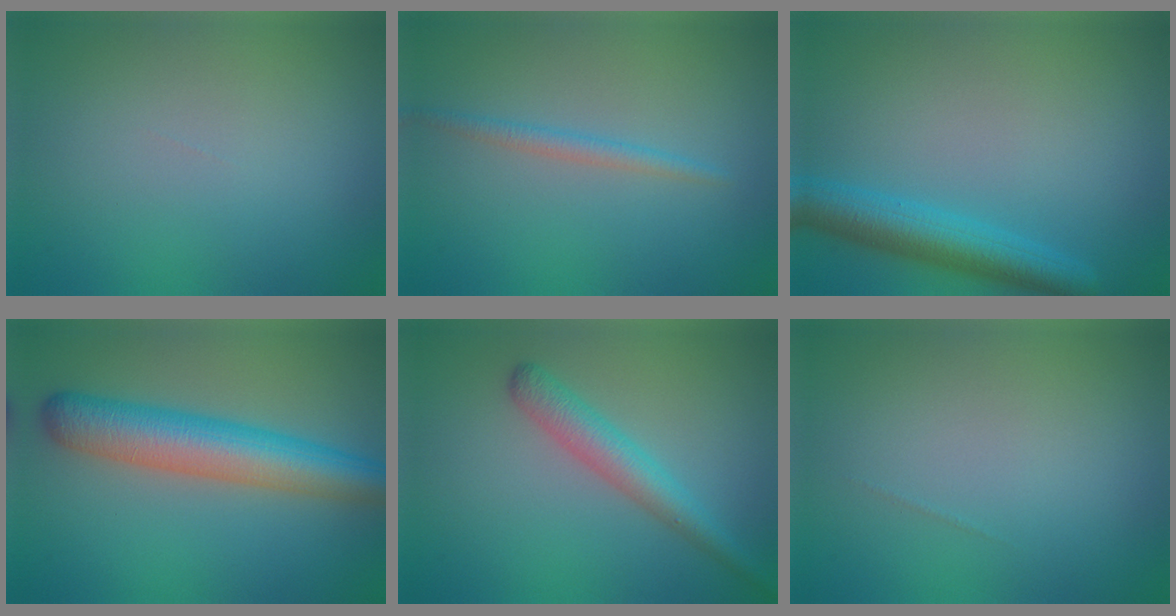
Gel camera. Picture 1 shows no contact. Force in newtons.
{"total": 1.6, "press": 1.6, "slide": 0.0}
{"total": 4.9, "press": 4.9, "slide": 0.3}
{"total": 7.6, "press": 7.5, "slide": 0.3}
{"total": 2.8, "press": 2.8, "slide": 0.2}
{"total": 0.0}